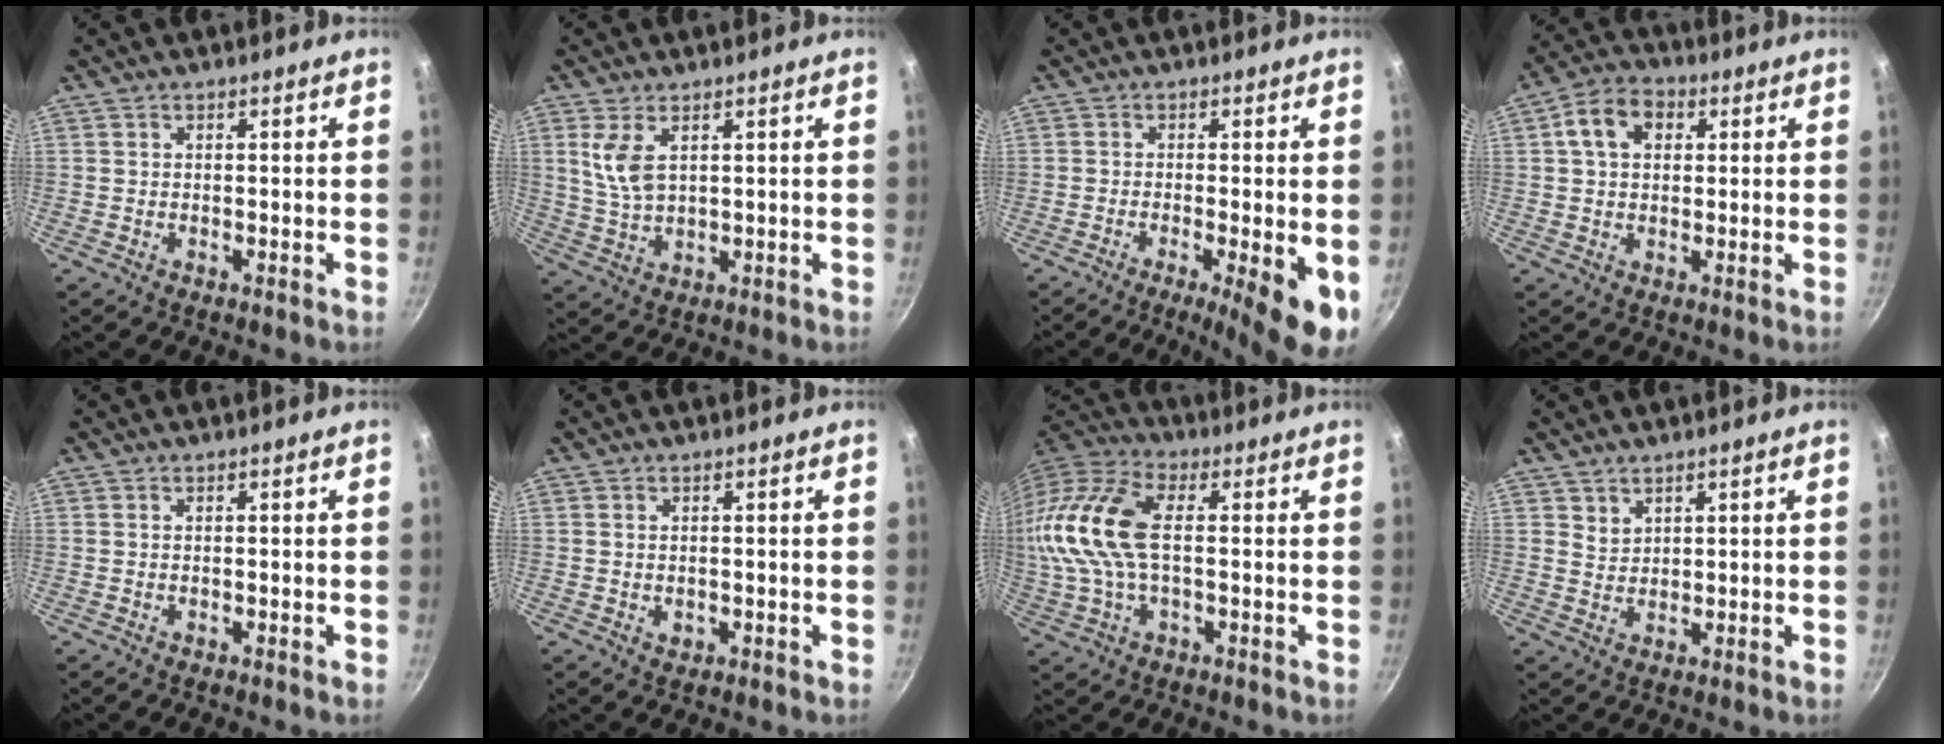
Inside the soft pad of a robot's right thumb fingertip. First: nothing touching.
{"total": 4.8, "force": [1.6, 2.7, 3.6], "torque": [-0.066, -0.008, 0.034]}
{"total": 9.5, "force": [-2.9, 1.9, 8.8], "torque": [-0.120, -0.004, -0.041]}
{"total": 8.4, "force": [2.3, 6.2, 5.3], "torque": [-0.071, 0.014, 0.026]}
{"total": 0.0}
{"total": 1.6, "force": [-0.1, 1.1, 1.2], "torque": [-0.017, -0.002, -0.001]}
{"total": 17.1, "force": [1.3, 9.1, 14.4], "torque": [-0.301, 0.023, 0.009]}
{"total": 2.3, "force": [1.7, 1.5, 0.4], "torque": [0.007, -0.004, 0.034]}